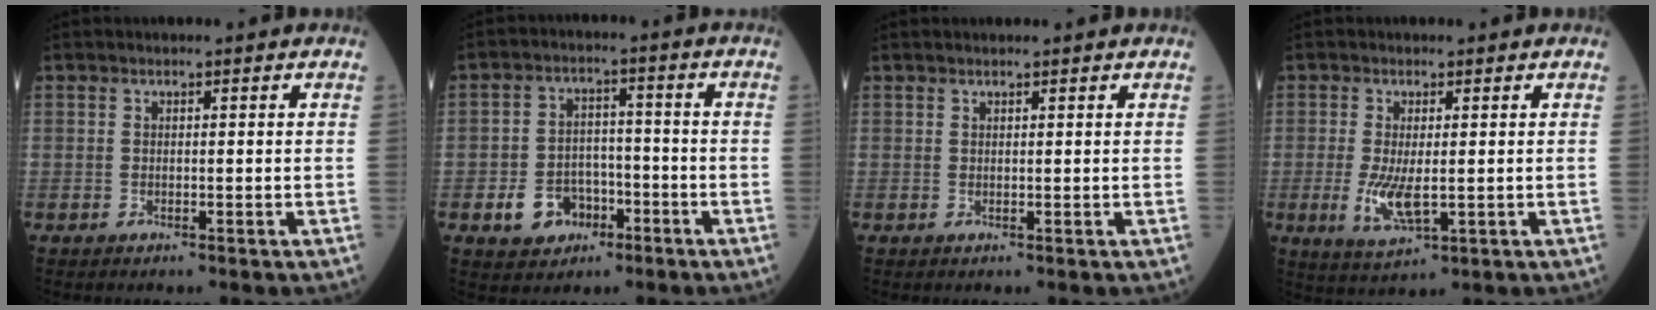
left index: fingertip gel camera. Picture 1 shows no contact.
{"total": 6.8, "force": [-3.1, 5.3, 2.9], "torque": [-0.061, 0.013, -0.047]}
{"total": 1.8, "force": [1.7, 0.1, 0.5], "torque": [-0.008, 0.017, 0.023]}
{"total": 5.1, "force": [-0.6, 1.8, 4.8], "torque": [-0.105, -0.017, -0.007]}